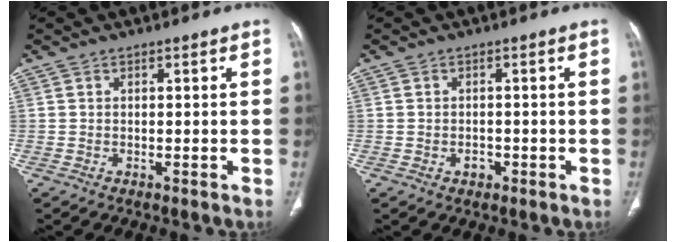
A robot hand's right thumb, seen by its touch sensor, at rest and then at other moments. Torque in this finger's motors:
{"motor_torque": [-0.24, 0.07, -0.25, 0.10, -0.01]}